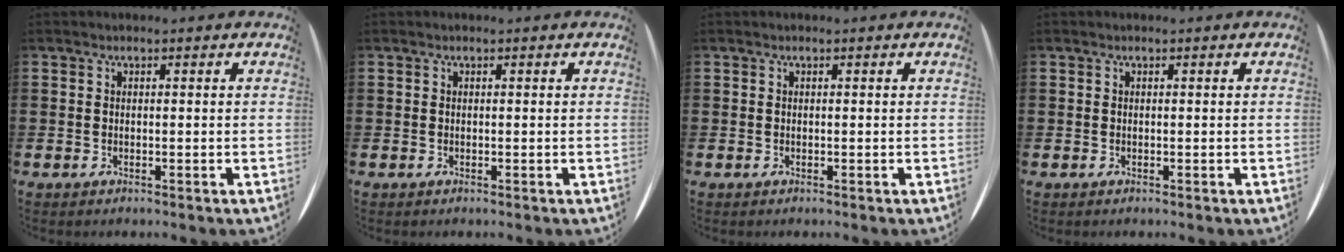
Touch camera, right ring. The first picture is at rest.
{"total": 0.0}
{"total": 0.0}
{"total": 0.0}